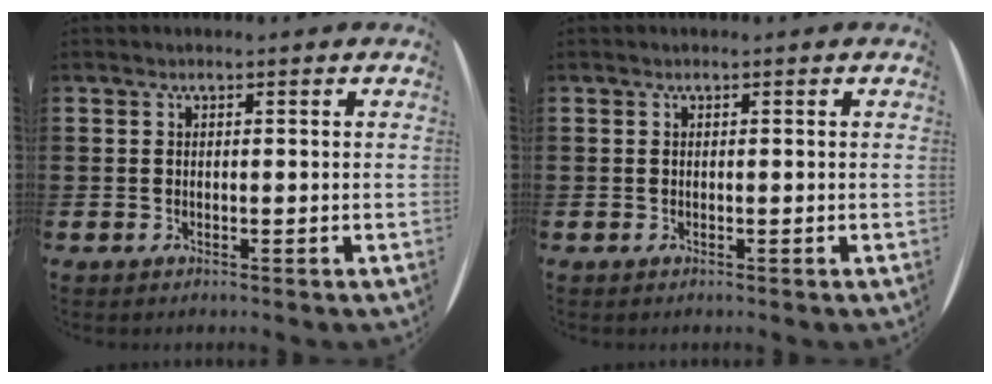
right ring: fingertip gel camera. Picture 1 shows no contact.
{"total": 0.0}